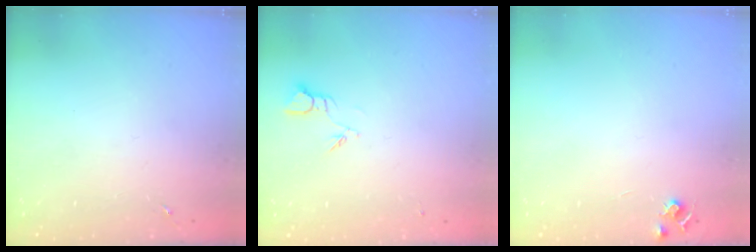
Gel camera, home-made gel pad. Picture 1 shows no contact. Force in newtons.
{"total": 2.7, "press": 2.7, "slide": 0.3}
{"total": 5.2, "press": 5.2, "slide": 0.7}